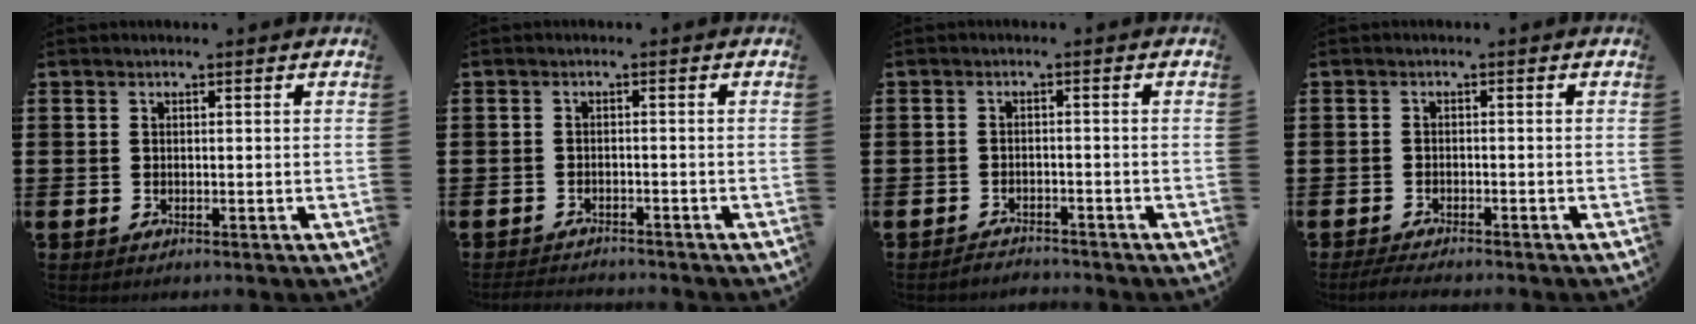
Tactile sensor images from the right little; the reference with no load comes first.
{"total": 1.6, "force": [-1.6, 0.0, -0.2], "torque": [-0.001, -0.001, -0.033]}
{"total": 1.7, "force": [-1.7, 0.0, -0.2], "torque": [-0.002, 0.006, -0.037]}
{"total": 1.6, "force": [-1.5, 0.1, 0.5], "torque": [-0.010, 0.000, -0.029]}